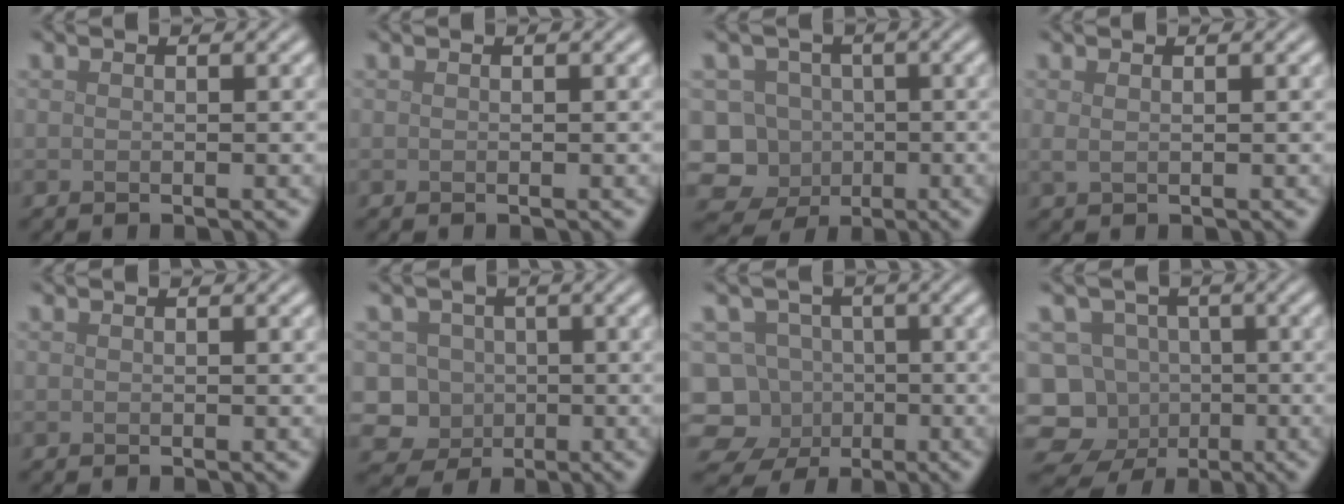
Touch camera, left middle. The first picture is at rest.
{"total": 0.0}
{"total": 10.4, "force": [-4.1, 9.2, 2.6], "torque": [-0.050, -0.001, -0.091]}
{"total": 0.8, "force": [0.4, 0.3, 0.6], "torque": [-0.011, 0.001, 0.007]}
{"total": 0.0}
{"total": 4.6, "force": [-0.6, 4.4, 1.1], "torque": [0.000, 0.012, -0.034]}
{"total": 9.0, "force": [-4.2, 7.7, 2.2], "torque": [-0.026, -0.006, -0.090]}
{"total": 11.0, "force": [-5.4, 9.2, 2.9], "torque": [-0.043, -0.011, -0.103]}